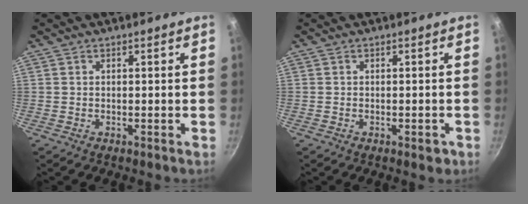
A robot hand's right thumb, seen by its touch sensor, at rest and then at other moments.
{"total": 1.6, "force": [-0.9, 0.8, 1.2], "torque": [-0.013, 0.005, -0.009]}